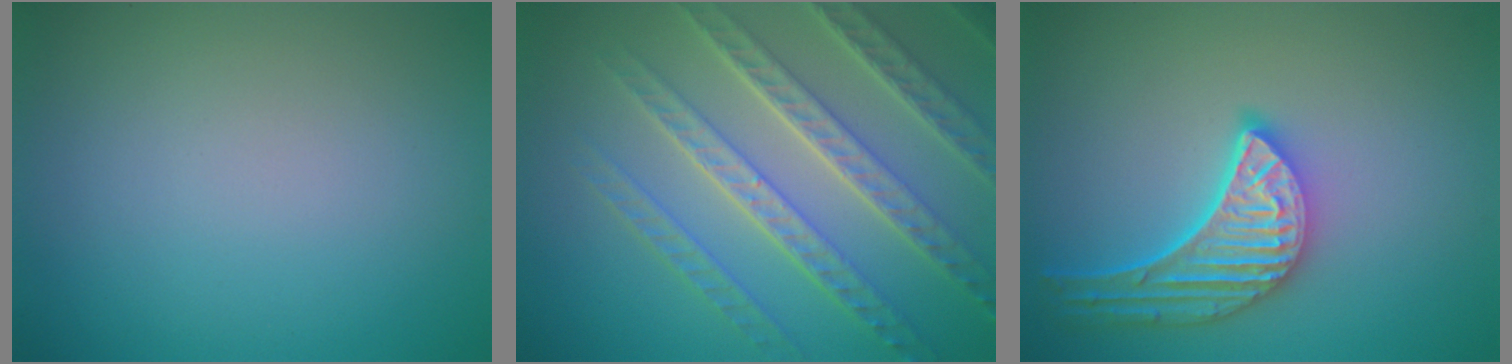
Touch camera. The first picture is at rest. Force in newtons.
{"total": 7.9, "press": 5.5, "slide": 5.7}
{"total": 5.7, "press": 4.5, "slide": 3.5}